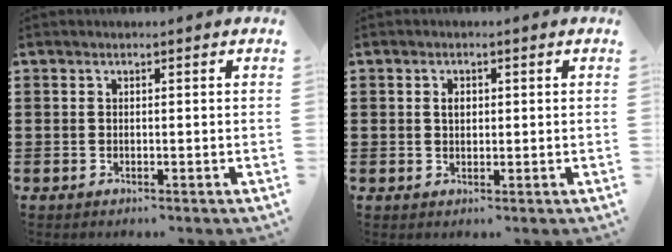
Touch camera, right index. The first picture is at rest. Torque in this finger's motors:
{"motor_torque": [0.46, 0.47, 0.06, 0.05]}